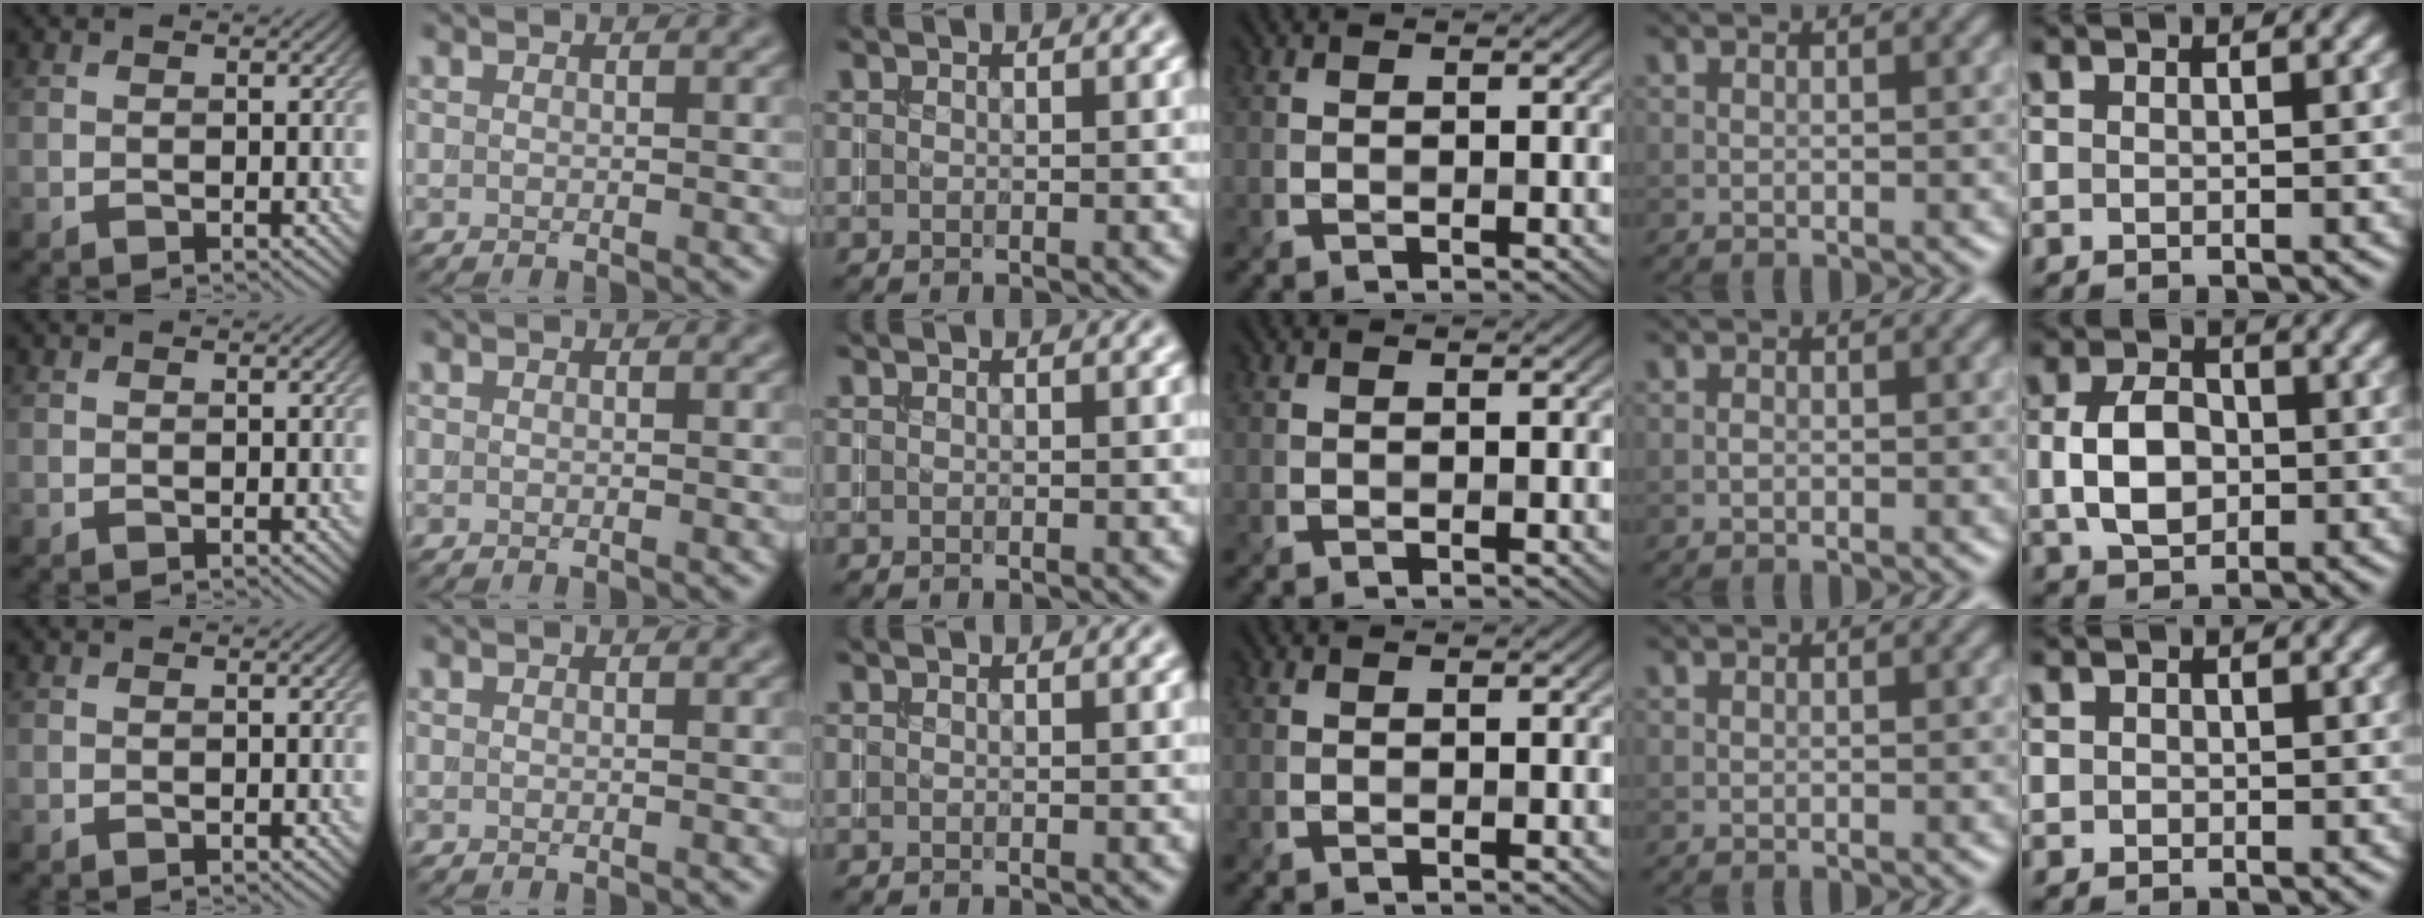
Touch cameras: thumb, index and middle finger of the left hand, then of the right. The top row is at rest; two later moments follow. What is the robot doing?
{"motion": "extract", "object": "drawer"}